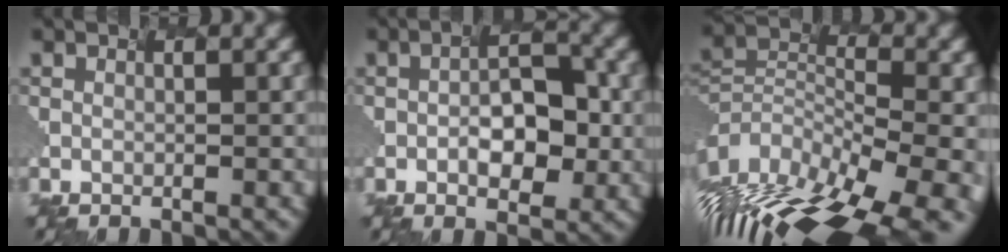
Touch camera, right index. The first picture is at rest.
{"total": 4.0, "force": [-1.2, 2.0, 3.2], "torque": [-0.061, 0.002, -0.018]}
{"total": 13.9, "force": [-8.2, 4.9, 10.1], "torque": [-0.186, 0.020, -0.113]}